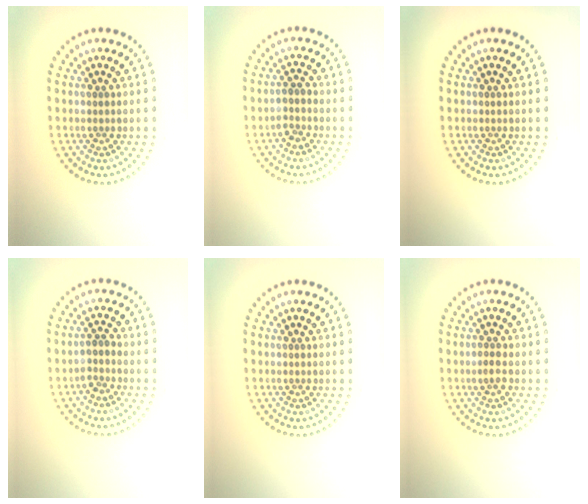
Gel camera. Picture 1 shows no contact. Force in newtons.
{"total": 1.5, "press": 1.3, "slide": 0.8}
{"total": 0.0}
{"total": 1.5, "press": 1.2, "slide": 0.9}
{"total": 0.0}
{"total": 1.1, "press": 1.1, "slide": 0.2}